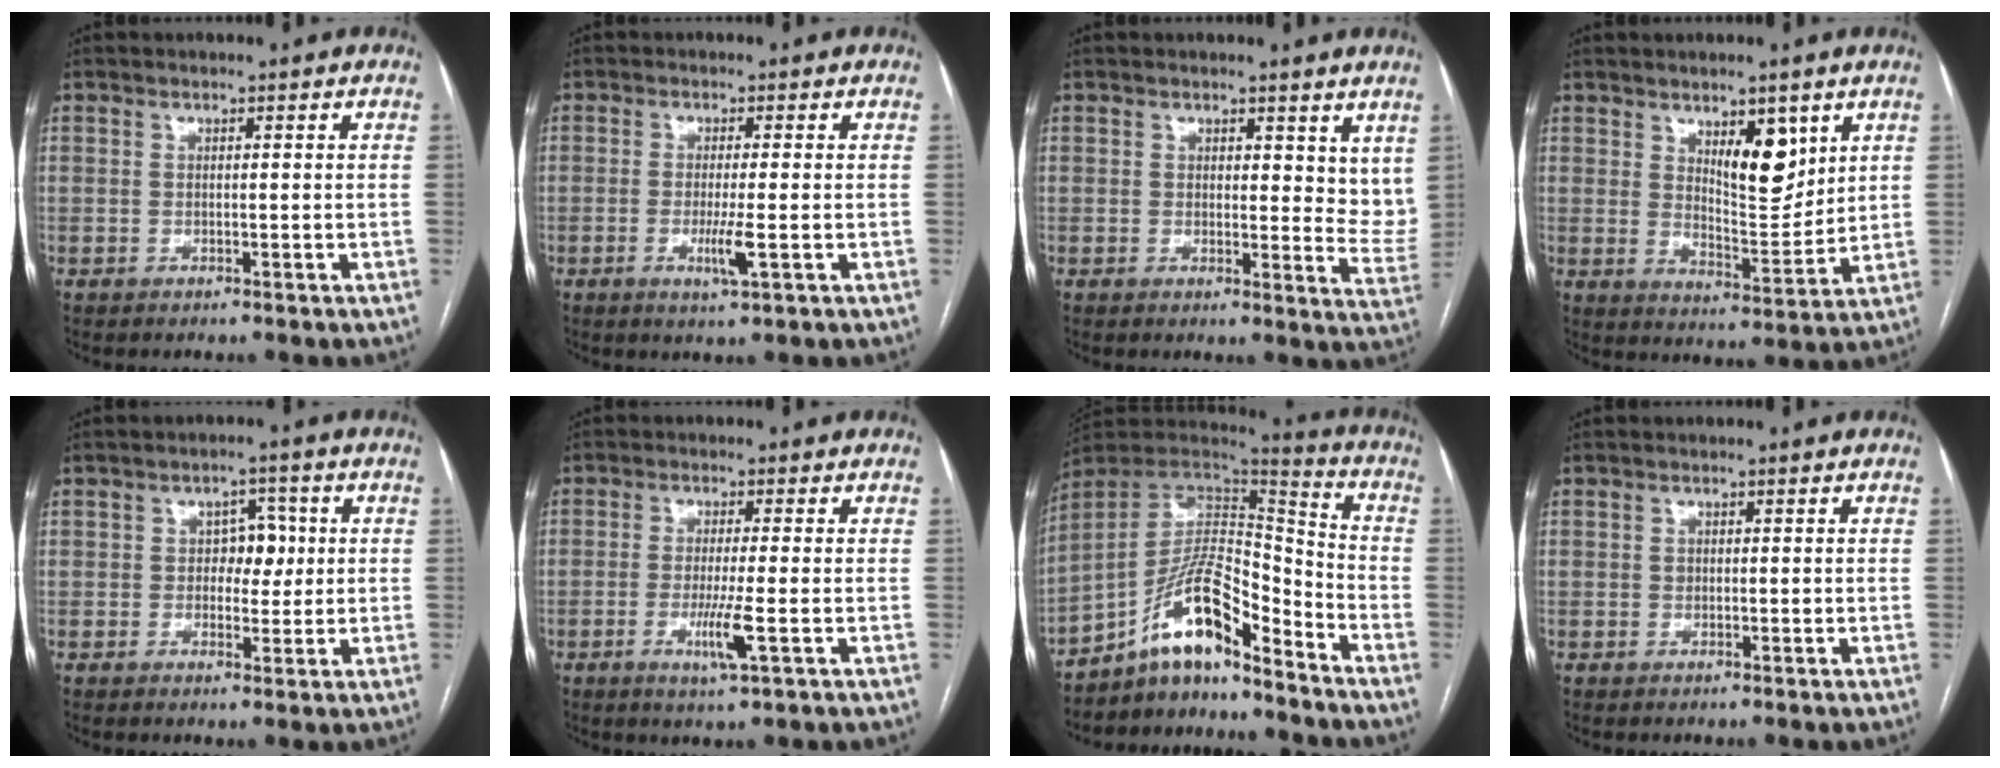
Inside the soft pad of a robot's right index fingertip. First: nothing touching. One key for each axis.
{"total": 3.7, "fx": -1.1, "fy": -0.1, "fz": 3.6, "tx": -0.069, "ty": -0.010, "tz": -0.019}
{"total": 6.1, "fx": 4.3, "fy": 3.2, "fz": 2.8, "tx": -0.016, "ty": -0.029, "tz": 0.042}
{"total": 8.0, "fx": 4.1, "fy": 2.9, "fz": 6.2, "tx": -0.099, "ty": -0.012, "tz": 0.071}
{"total": 4.2, "fx": 0.4, "fy": 2.8, "fz": 3.1, "tx": -0.039, "ty": 0.014, "tz": 0.006}
{"total": 5.1, "fx": -1.6, "fy": -0.3, "fz": 4.8, "tx": -0.096, "ty": -0.014, "tz": -0.030}
{"total": 13.0, "fx": -9.6, "fy": 3.2, "fz": 8.0, "tx": -0.139, "ty": 0.037, "tz": -0.171}
{"total": 0.7, "fx": 0.0, "fy": 0.6, "fz": 0.4, "tx": -0.006, "ty": 0.001, "tz": -0.001}